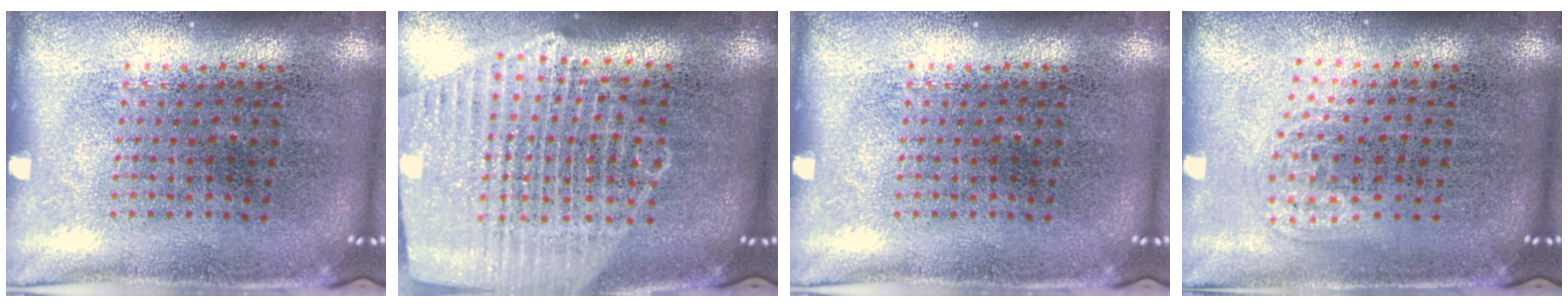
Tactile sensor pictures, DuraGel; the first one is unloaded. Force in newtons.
{"total": 2.3, "press": 2.0, "slide": 1.1}
{"total": 0.0}
{"total": 1.0, "press": 0.7, "slide": 0.7}